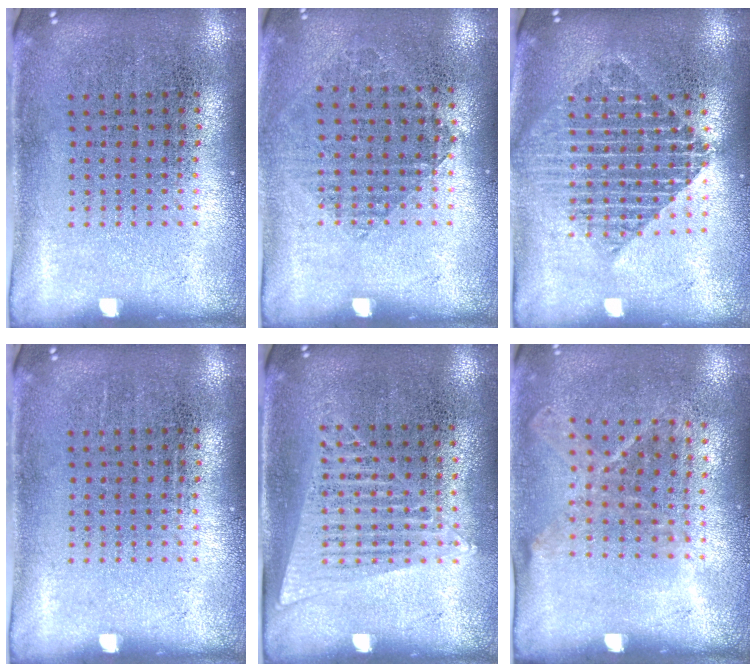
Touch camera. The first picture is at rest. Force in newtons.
{"total": 0.8, "press": 0.7, "slide": 0.3}
{"total": 1.9, "press": 1.6, "slide": 1.0}
{"total": 0.0}
{"total": 1.3, "press": 1.2, "slide": 0.6}
{"total": 1.1, "press": 0.9, "slide": 0.7}